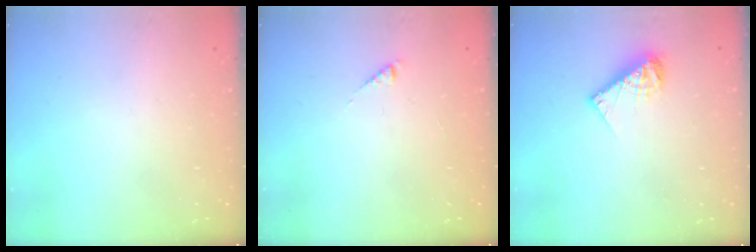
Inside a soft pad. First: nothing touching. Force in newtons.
{"total": 2.7, "press": 2.6, "slide": 0.4}
{"total": 8.1, "press": 8.1, "slide": 0.7}